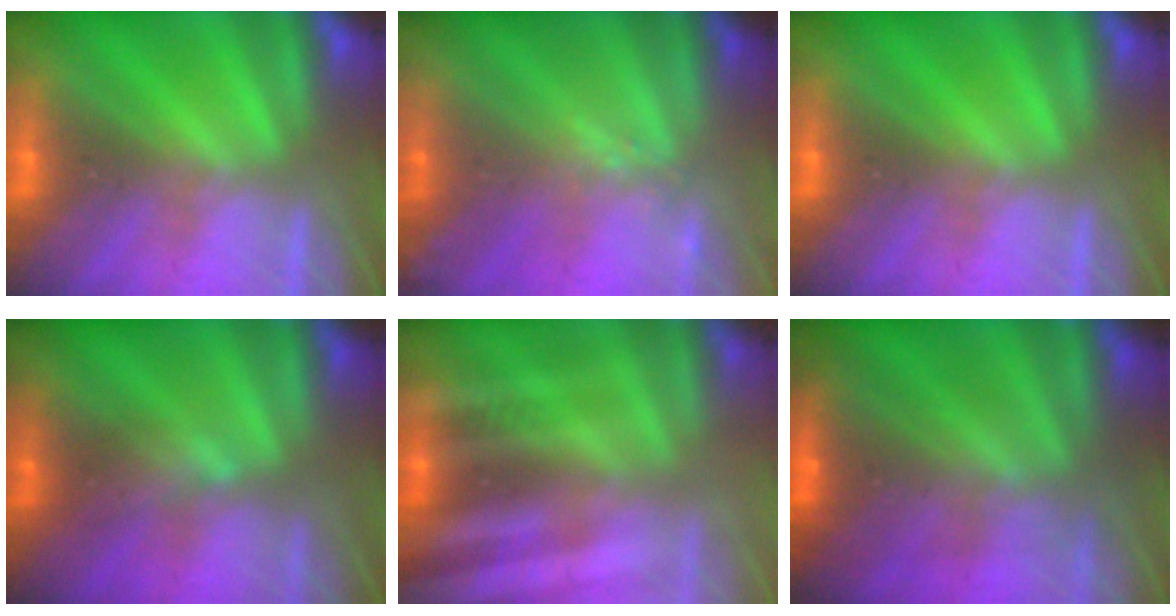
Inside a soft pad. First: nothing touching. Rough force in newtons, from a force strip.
{"total": 1.6}
{"total": 0.0}
{"total": 2.3}
{"total": 3.6}
{"total": 7.1}